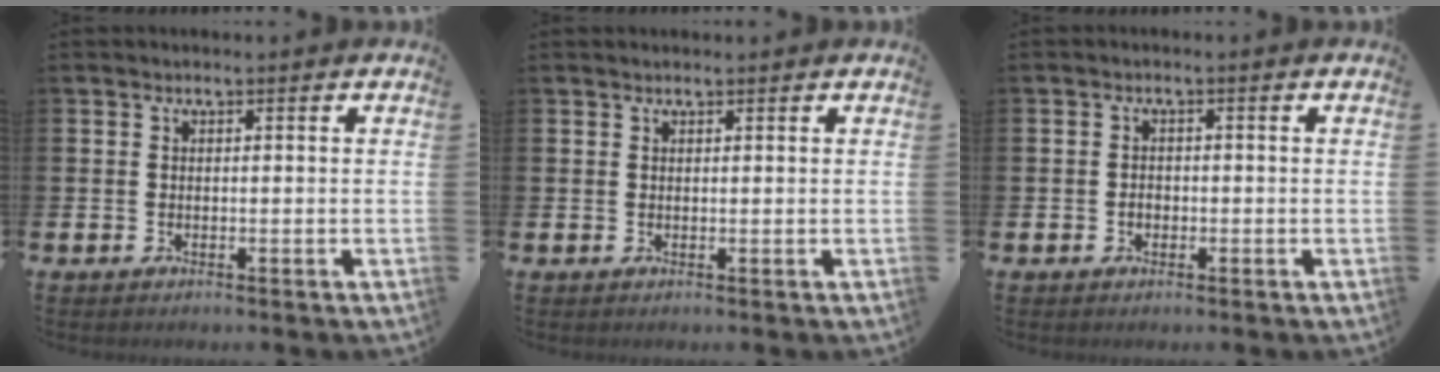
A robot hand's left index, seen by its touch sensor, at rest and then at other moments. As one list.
[{"total": 0.6, "force": [0.6, 0.1, 0.1], "torque": [0.005, -0.002, 0.008]}, {"total": 1.1, "force": [-0.4, 0.9, 0.5], "torque": [-0.006, 0.003, -0.010]}]